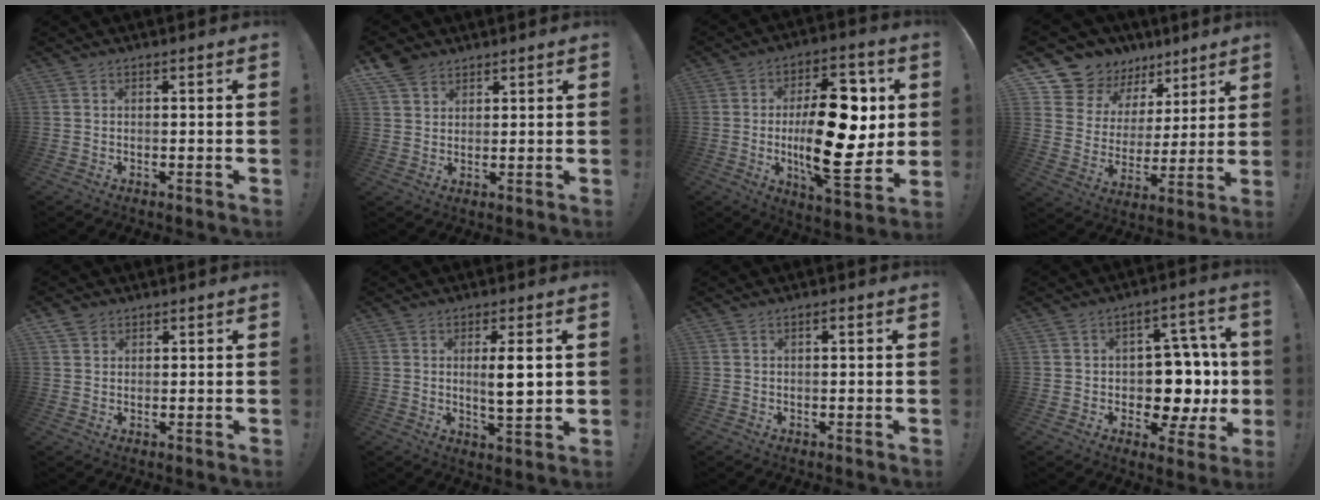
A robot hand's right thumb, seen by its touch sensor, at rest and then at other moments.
{"total": 5.2, "force": [4.0, 3.1, 1.4], "torque": [-0.028, -0.018, 0.077]}
{"total": 25.1, "force": [0.2, 11.1, 22.5], "torque": [-0.361, -0.003, 0.003]}
{"total": 11.3, "force": [8.7, 7.1, 1.4], "torque": [-0.036, -0.072, 0.172]}
{"total": 2.6, "force": [1.9, 1.7, 0.5], "torque": [0.002, -0.011, 0.034]}
{"total": 6.6, "force": [1.1, 0.8, 6.5], "torque": [-0.103, -0.009, 0.013]}
{"total": 0.9, "force": [0.2, 0.2, 0.9], "torque": [-0.017, 0.001, 0.002]}
{"total": 12.2, "force": [-0.1, 8.9, 8.3], "torque": [-0.106, 0.004, 0.014]}